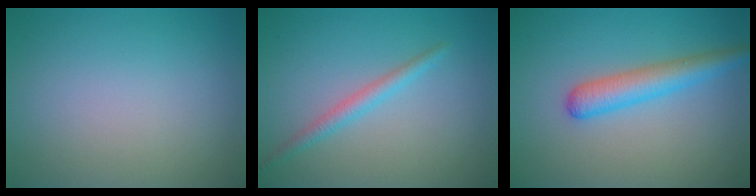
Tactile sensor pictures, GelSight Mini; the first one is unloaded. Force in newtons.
{"total": 1.8, "press": 1.8, "slide": 0.1}
{"total": 3.5, "press": 3.5, "slide": 0.1}